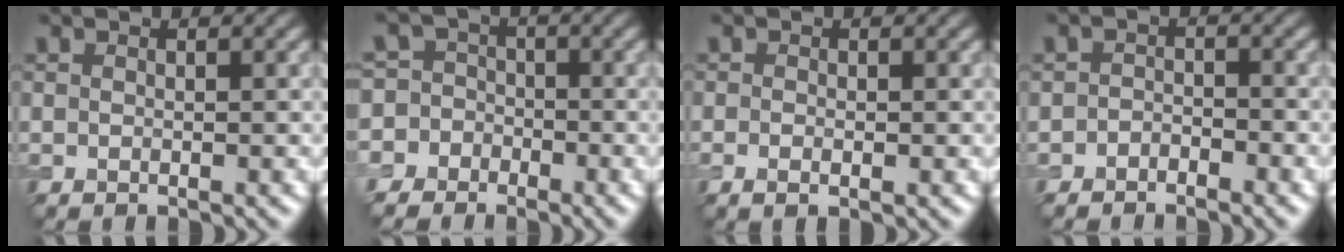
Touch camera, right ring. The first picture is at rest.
{"total": 7.4, "force": [-3.8, 6.3, 0.4], "torque": [0.004, 0.007, -0.095]}
{"total": 1.0, "force": [-0.3, 0.3, 0.9], "torque": [-0.019, -0.005, -0.005]}
{"total": 1.3, "force": [-1.1, 0.6, 0.3], "torque": [-0.003, 0.004, -0.023]}